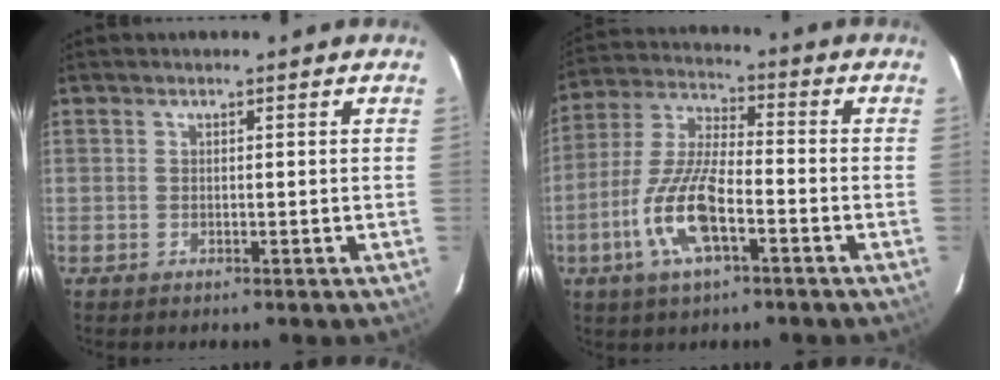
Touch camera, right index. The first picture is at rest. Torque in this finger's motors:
{"motor_torque": [1.83, -0.31, 0.94, 0.14]}